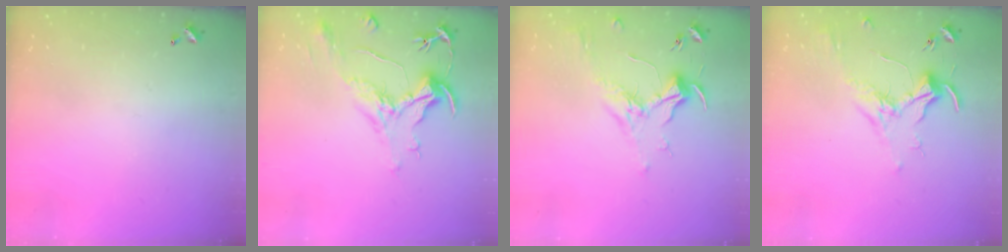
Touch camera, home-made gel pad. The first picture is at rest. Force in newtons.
{"total": 2.1, "press": 1.6, "slide": 1.4}
{"total": 1.7, "press": 1.5, "slide": 0.8}
{"total": 1.7, "press": 1.6, "slide": 0.7}